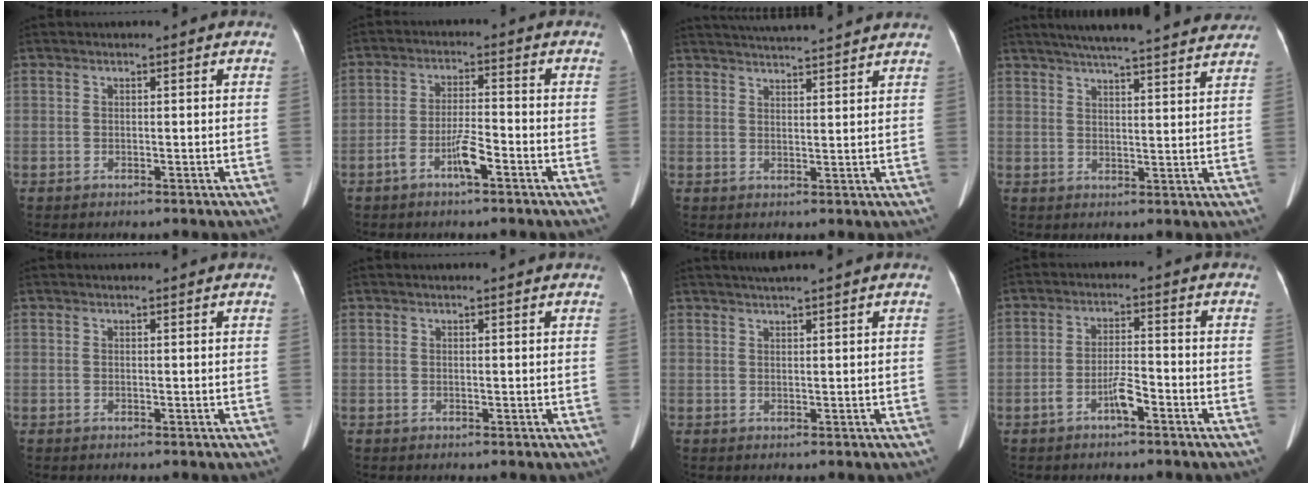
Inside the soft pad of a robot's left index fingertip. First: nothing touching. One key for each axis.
{"total": 4.9, "fx": -2.8, "fy": 0.7, "fz": 3.9, "tx": -0.082, "ty": 0.004, "tz": -0.052}
{"total": 12.0, "fx": 11.2, "fy": -0.1, "fz": 4.2, "tx": -0.072, "ty": 0.025, "tz": 0.151}
{"total": 21.5, "fx": 19.2, "fy": 1.6, "fz": 9.5, "tx": -0.143, "ty": 0.017, "tz": 0.247}
{"total": 0.8, "fx": 0.7, "fy": 0.0, "fz": 0.2, "tx": -0.005, "ty": 0.005, "tz": 0.011}
{"total": 0.7, "fx": 0.6, "fy": 0.0, "fz": 0.2, "tx": -0.008, "ty": 0.005, "tz": 0.010}
{"total": 3.2, "fx": 2.7, "fy": -0.7, "fz": 1.7, "tx": -0.018, "ty": 0.023, "tz": 0.048}
{"total": 3.8, "fx": -2.3, "fy": 0.7, "fz": 2.9, "tx": -0.058, "ty": 0.006, "tz": -0.042}